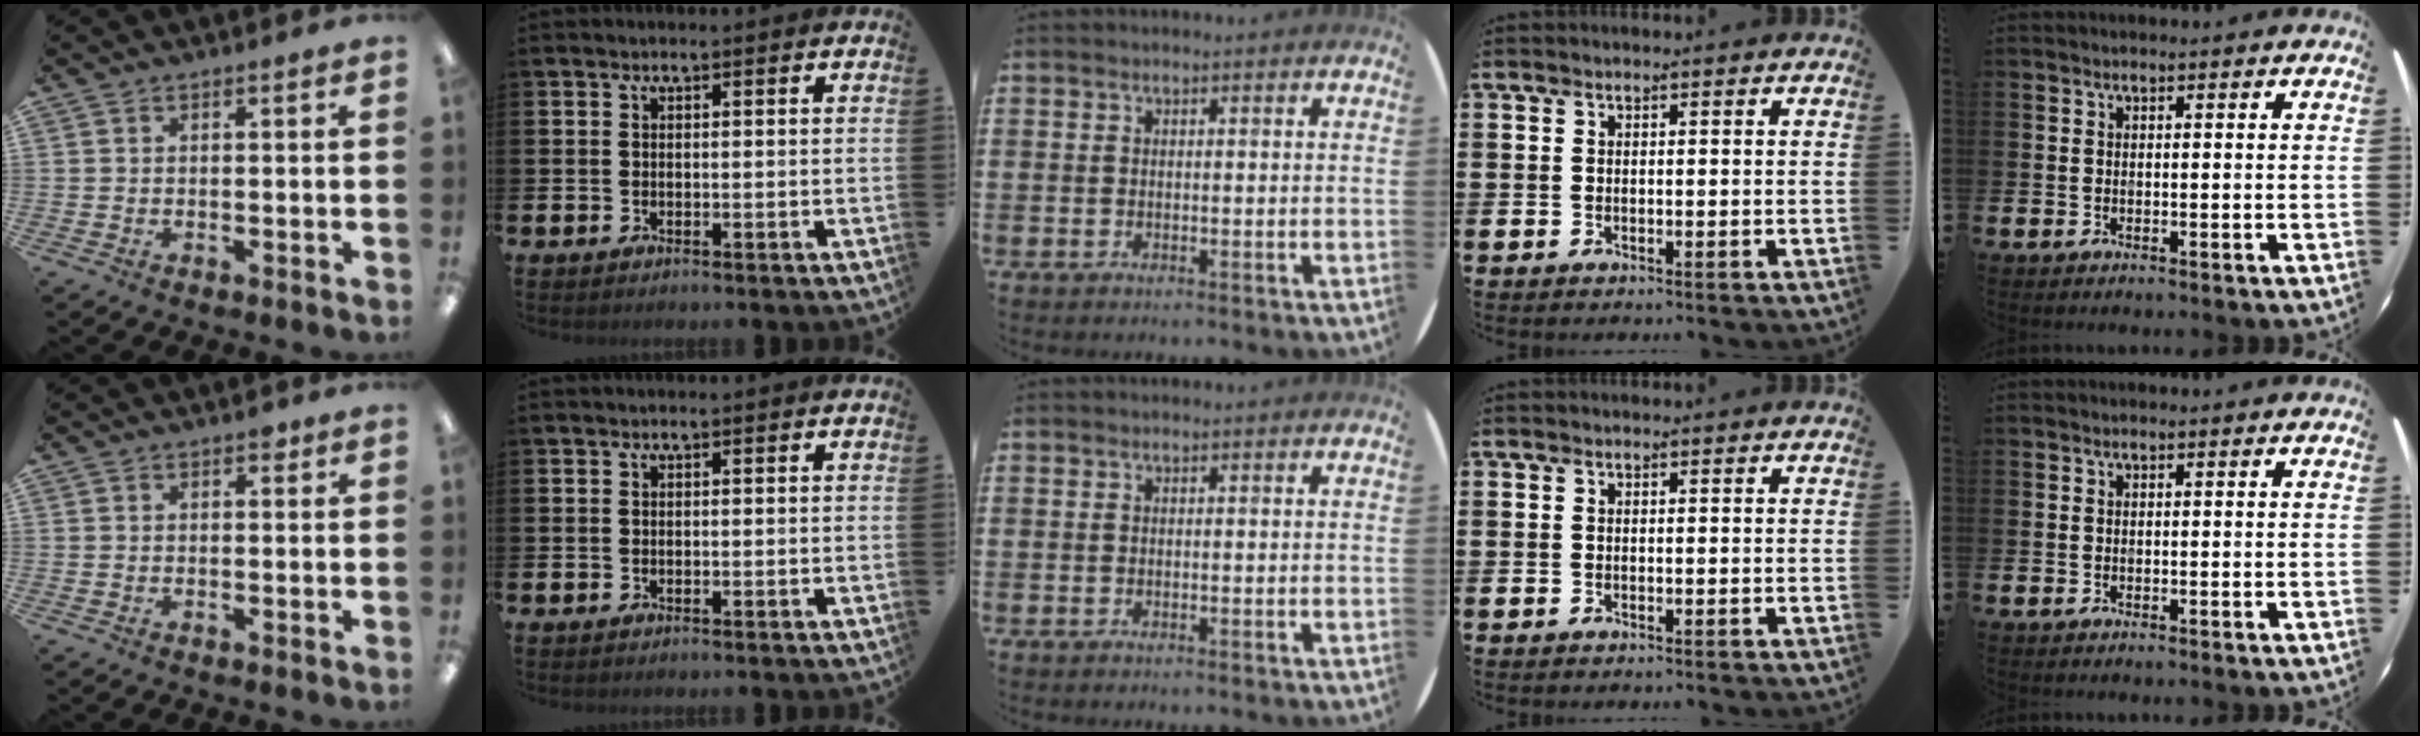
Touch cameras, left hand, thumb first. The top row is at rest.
{"thumb": {"total": 1.5, "force": [0.8, 0.9, 0.9], "torque": [-0.011, 0.000, 0.012]}}